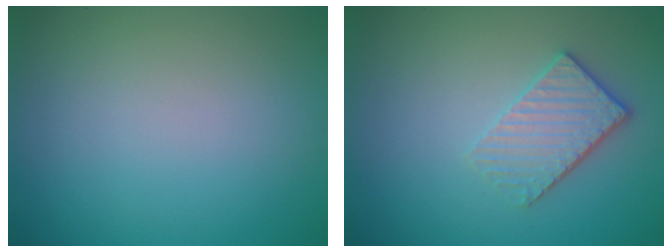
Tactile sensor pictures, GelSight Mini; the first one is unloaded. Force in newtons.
{"total": 3.3, "press": 2.8, "slide": 1.7}